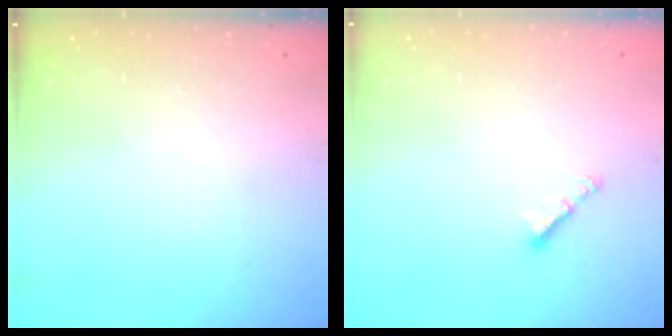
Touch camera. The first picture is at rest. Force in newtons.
{"total": 2.9, "press": 2.9, "slide": 0.3}